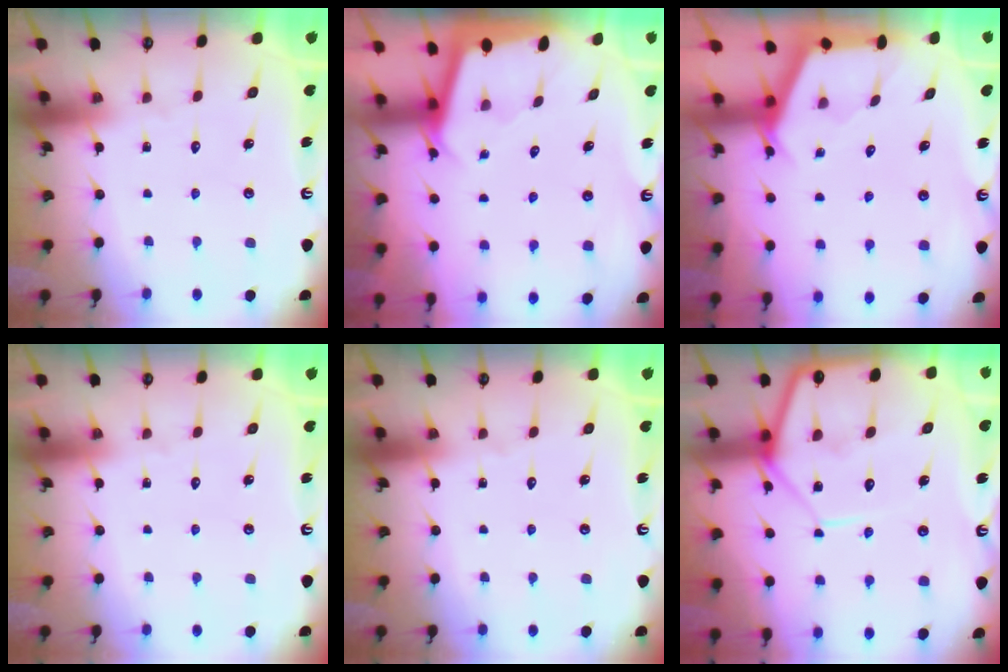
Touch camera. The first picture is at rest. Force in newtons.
{"total": 1.8, "press": 1.8, "slide": 0.1}
{"total": 2.5, "press": 2.5, "slide": 0.3}
{"total": 0.0}
{"total": 0.0}
{"total": 12.0, "press": 11.9, "slide": 1.0}